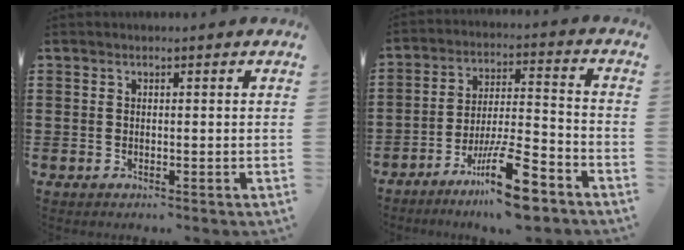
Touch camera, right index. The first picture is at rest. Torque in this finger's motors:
{"motor_torque": [0.47, -0.41, 0.45, 0.12]}